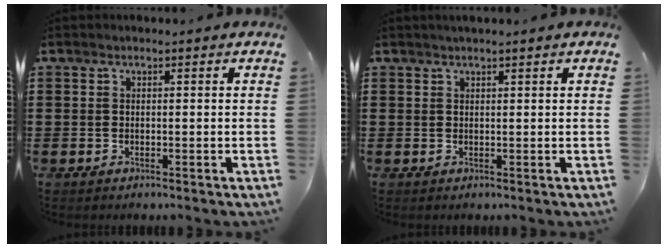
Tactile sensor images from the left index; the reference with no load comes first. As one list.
[{"total": 0.8, "force": [0.7, 0.0, 0.5], "torque": [-0.010, 0.000, 0.013]}]